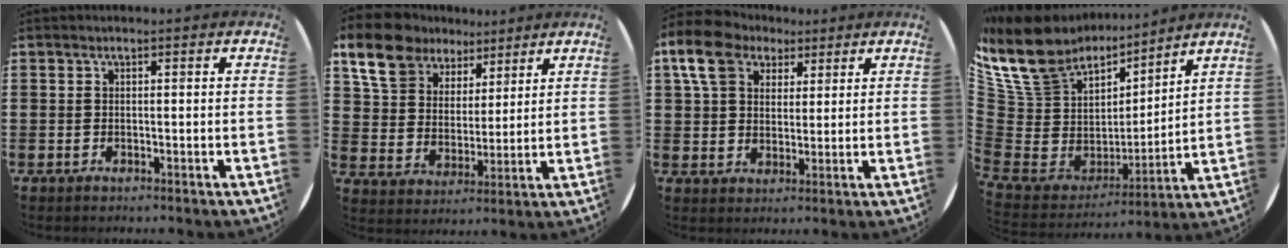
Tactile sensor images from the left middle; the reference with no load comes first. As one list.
[{"total": 10.4, "force": [7.9, 6.1, 2.9], "torque": [-0.093, -0.018, 0.150]}, {"total": 7.7, "force": [4.9, 5.3, 2.7], "torque": [-0.071, 0.010, 0.092]}, {"total": 12.1, "force": [9.1, 7.1, 3.4], "torque": [-0.134, -0.060, 0.171]}]